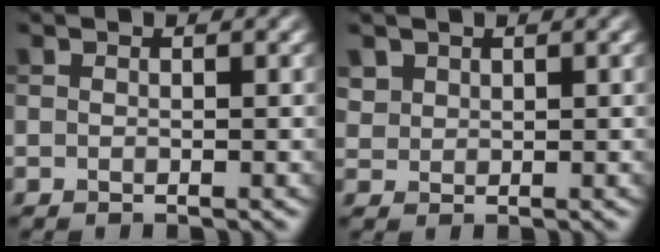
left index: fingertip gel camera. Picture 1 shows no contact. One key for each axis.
{"total": 1.4, "fx": 0.9, "fy": 1.0, "fz": 0.2, "tx": -0.009, "ty": -0.001, "tz": 0.024}